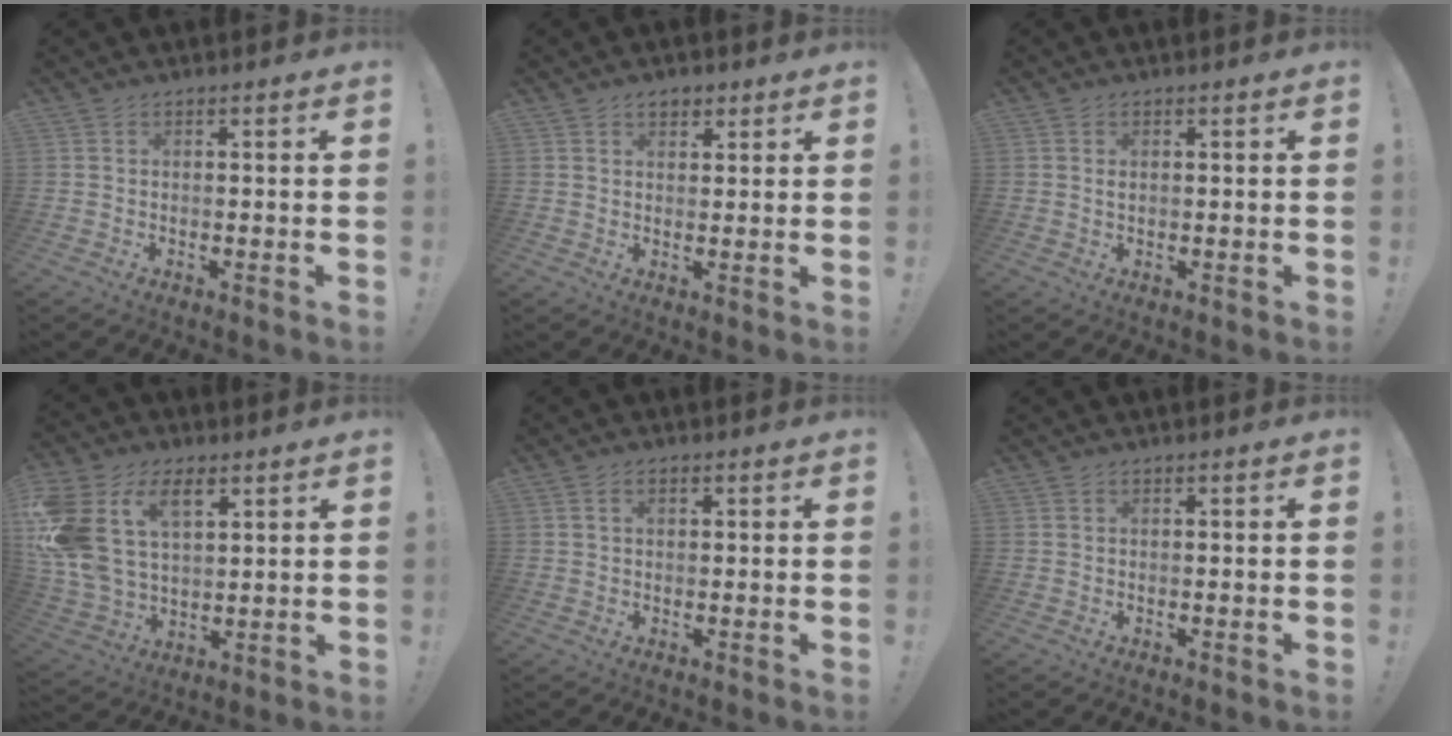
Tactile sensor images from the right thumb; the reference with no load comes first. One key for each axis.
{"total": 3.1, "fx": 1.9, "fy": 2.2, "fz": 1.2, "tx": -0.012, "ty": -0.004, "tz": 0.033}
{"total": 0.6, "fx": 0.3, "fy": 0.2, "fz": 0.5, "tx": -0.007, "ty": -0.003, "tz": 0.005}
{"total": 17.8, "fx": 7.6, "fy": 11.9, "fz": 10.8, "tx": -0.244, "ty": -0.037, "tz": 0.141}
{"total": 1.9, "fx": 0.6, "fy": 1.3, "fz": 1.3, "tx": -0.021, "ty": 0.003, "tz": 0.010}
{"total": 0.0}